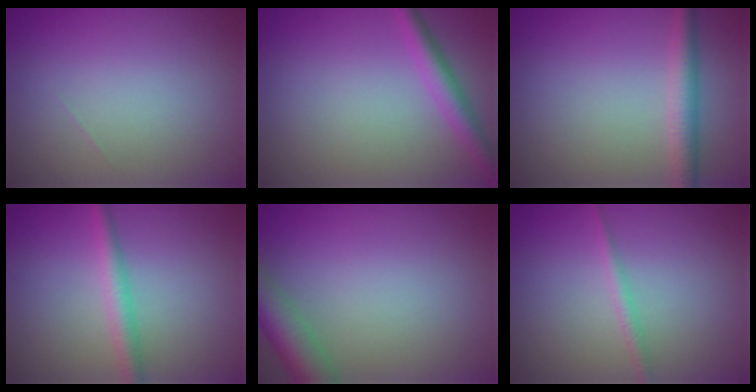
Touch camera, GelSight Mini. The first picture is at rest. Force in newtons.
{"total": 2.6, "press": 2.6, "slide": 0.1}
{"total": 2.8, "press": 2.8, "slide": 0.1}
{"total": 2.5, "press": 2.5, "slide": 0.0}
{"total": 4.9, "press": 4.9, "slide": 0.3}
{"total": 1.1, "press": 1.1, "slide": 0.0}